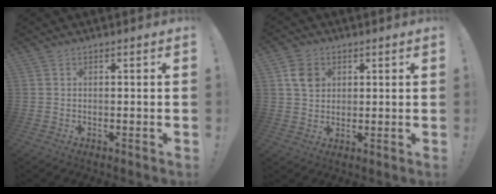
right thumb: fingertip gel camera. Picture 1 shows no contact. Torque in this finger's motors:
{"motor_torque": [0.03, 0.03, 0.26, 0.12, 0.01]}